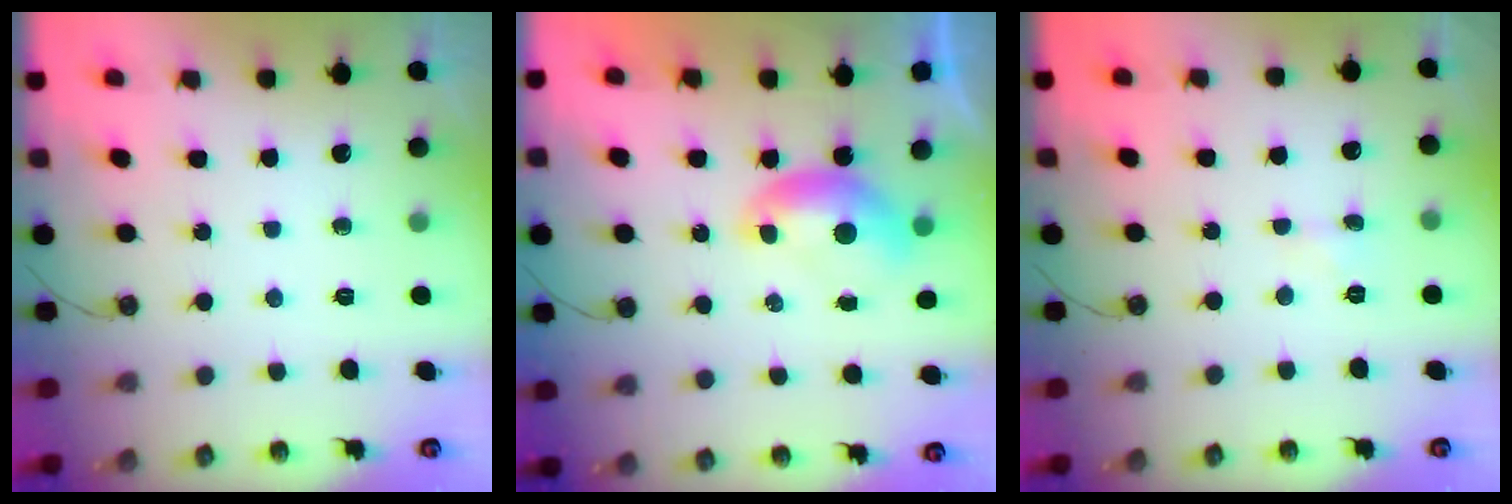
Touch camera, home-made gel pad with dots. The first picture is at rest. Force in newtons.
{"total": 0.0}
{"total": 0.5, "press": 0.5, "slide": 0.2}